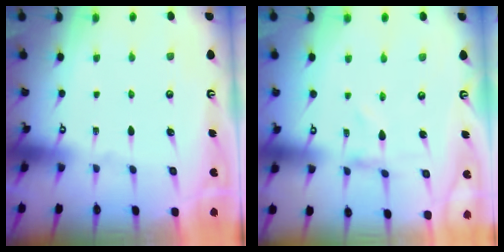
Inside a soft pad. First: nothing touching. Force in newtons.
{"total": 0.0}